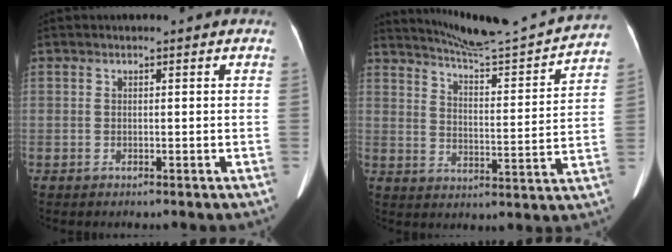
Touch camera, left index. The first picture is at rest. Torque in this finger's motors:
{"motor_torque": [0.00, -2.14, 0.01, 0.05]}